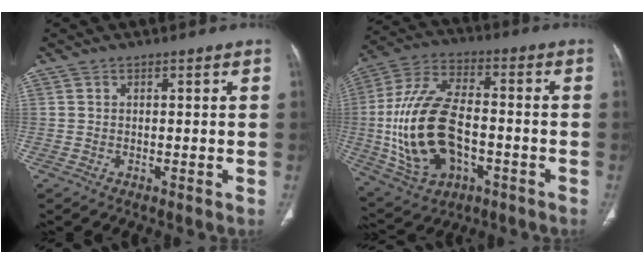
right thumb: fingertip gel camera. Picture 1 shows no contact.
{"total": 21.7, "force": [-3.3, 12.4, 17.5], "torque": [-0.350, 0.017, -0.045]}